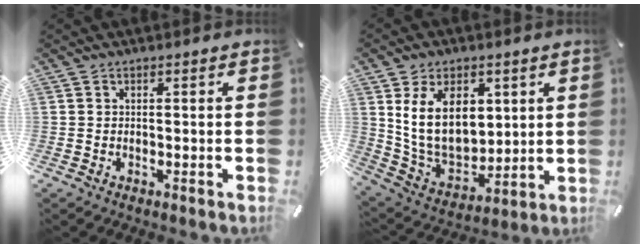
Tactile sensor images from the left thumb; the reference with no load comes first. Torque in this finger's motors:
{"motor_torque": [2.43, 2.43, 2.04, -0.73, 0.28]}